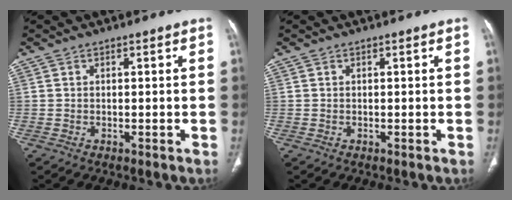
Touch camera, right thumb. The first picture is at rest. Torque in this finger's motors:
{"motor_torque": [-0.01, 0.00, -0.06, 0.06, 0.01]}